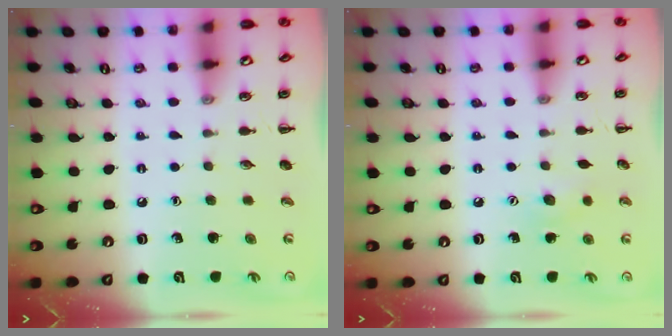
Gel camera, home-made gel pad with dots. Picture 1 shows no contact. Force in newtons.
{"total": 6.3, "press": 6.1, "slide": 1.5}